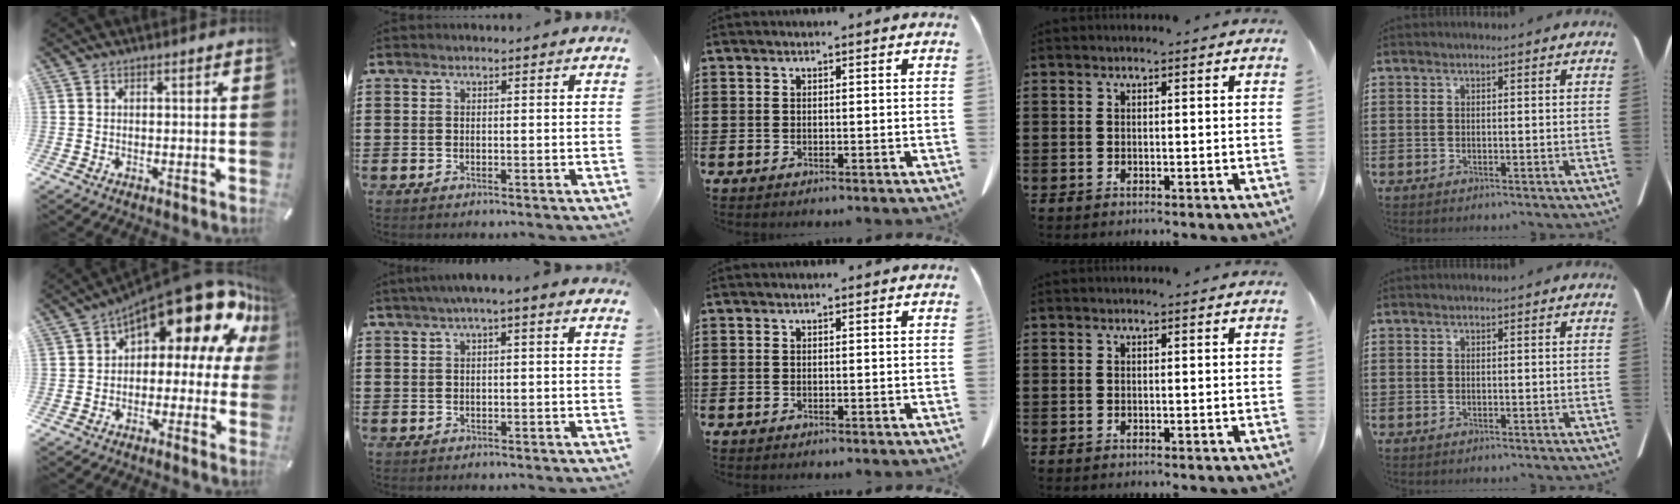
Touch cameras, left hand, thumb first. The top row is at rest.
{"thumb": {"total": 19.7, "force": [11.2, 8.7, 13.7], "torque": [-0.190, -0.076, 0.188]}, "index": {"total": 1.3, "force": [0.1, 0.4, 1.3], "torque": [-0.024, 0.003, -0.001]}}